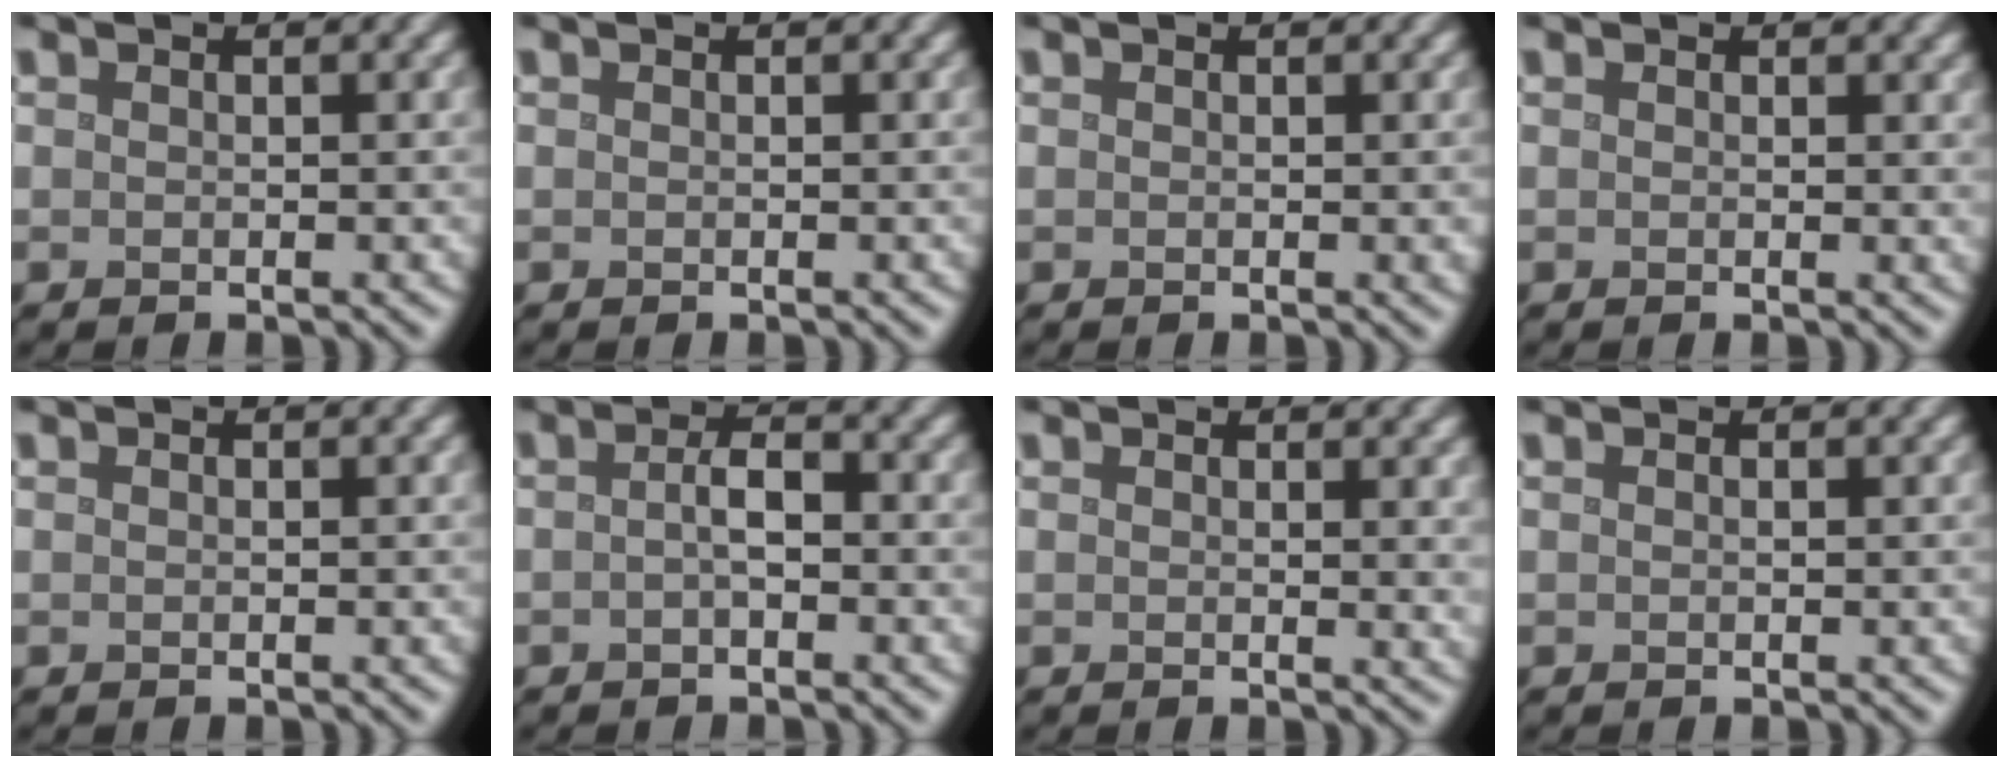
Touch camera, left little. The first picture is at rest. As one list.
[{"total": 0.0}, {"total": 0.5, "force": [0.1, 0.0, 0.5], "torque": [-0.003, 0.000, 0.000]}, {"total": 0.9, "force": [0.6, 0.2, 0.5], "torque": [-0.004, -0.001, 0.009]}, {"total": 0.0}, {"total": 1.9, "force": [-0.5, 0.7, 1.7], "torque": [-0.034, 0.004, -0.012]}, {"total": 2.8, "force": [1.5, 1.0, 2.2], "torque": [-0.014, 0.001, 0.018]}, {"total": 0.0}]